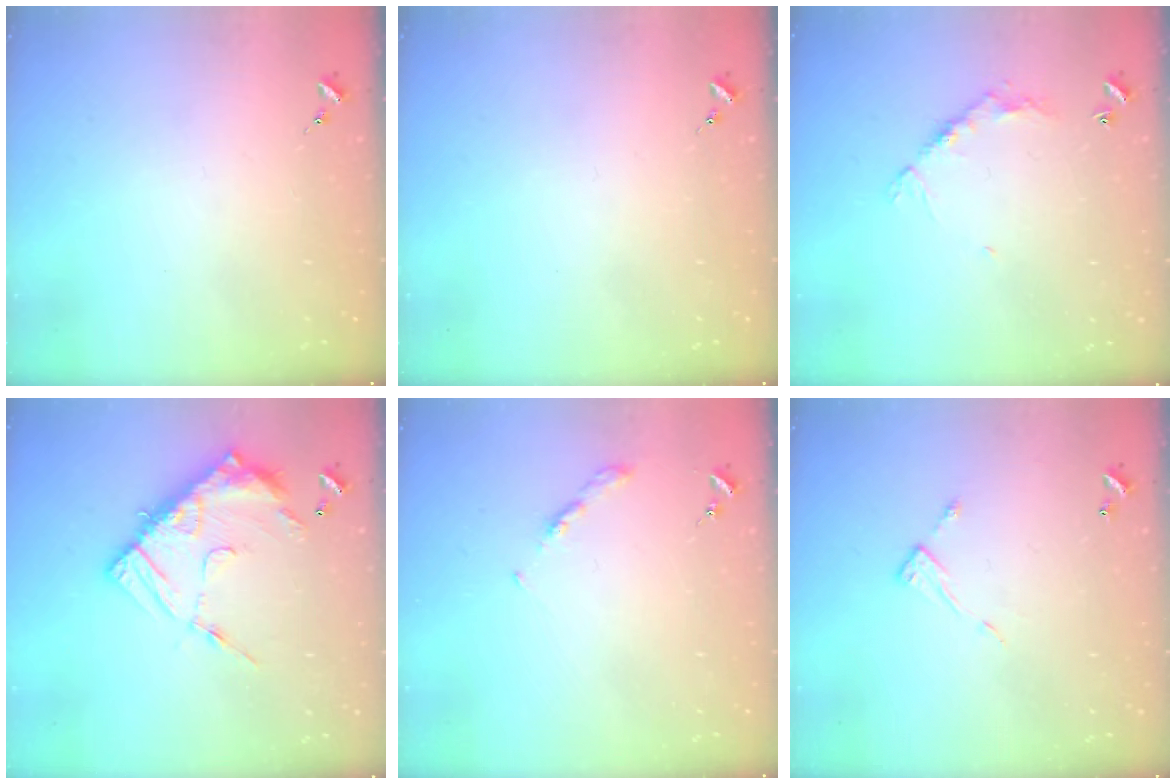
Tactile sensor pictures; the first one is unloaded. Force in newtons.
{"total": 0.0}
{"total": 8.1, "press": 8.1, "slide": 0.7}
{"total": 16.6, "press": 16.6, "slide": 1.5}
{"total": 3.5, "press": 3.5, "slide": 0.4}
{"total": 6.7, "press": 6.7, "slide": 0.2}